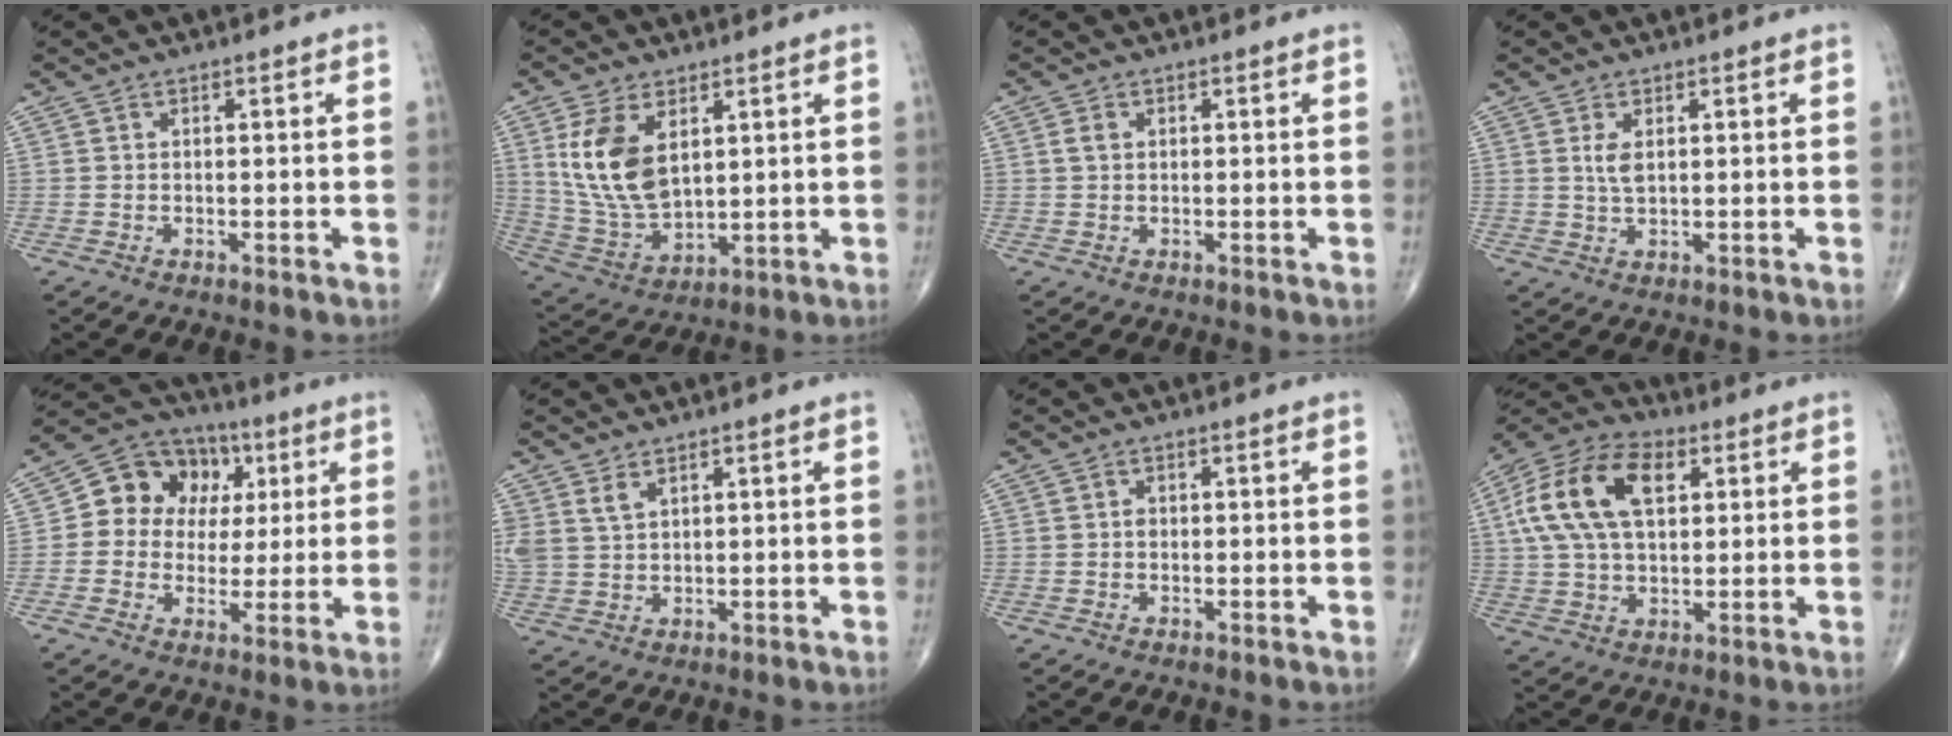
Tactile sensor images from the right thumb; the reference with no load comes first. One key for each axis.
{"total": 13.6, "fx": 4.2, "fy": 7.7, "fz": 10.4, "tx": -0.199, "ty": -0.018, "tz": 0.098}
{"total": 1.5, "fx": 0.4, "fy": 1.1, "fz": 1.0, "tx": -0.020, "ty": 0.004, "tz": 0.008}
{"total": 2.9, "fx": 0.9, "fy": 1.4, "fz": 2.5, "tx": -0.049, "ty": -0.003, "tz": 0.021}
{"total": 13.6, "fx": 2.6, "fy": 11.4, "fz": 7.0, "tx": -0.070, "ty": 0.016, "tz": 0.035}
{"total": 4.0, "fx": 2.4, "fy": 2.3, "fz": 2.2, "tx": -0.044, "ty": -0.005, "tz": 0.059}
{"total": 0.8, "fx": 0.0, "fy": 0.7, "fz": 0.4, "tx": -0.003, "ty": 0.003, "tz": -0.002}
{"total": 17.3, "fx": 4.9, "fy": 10.2, "fz": 13.2, "tx": -0.244, "ty": 0.014, "tz": 0.082}